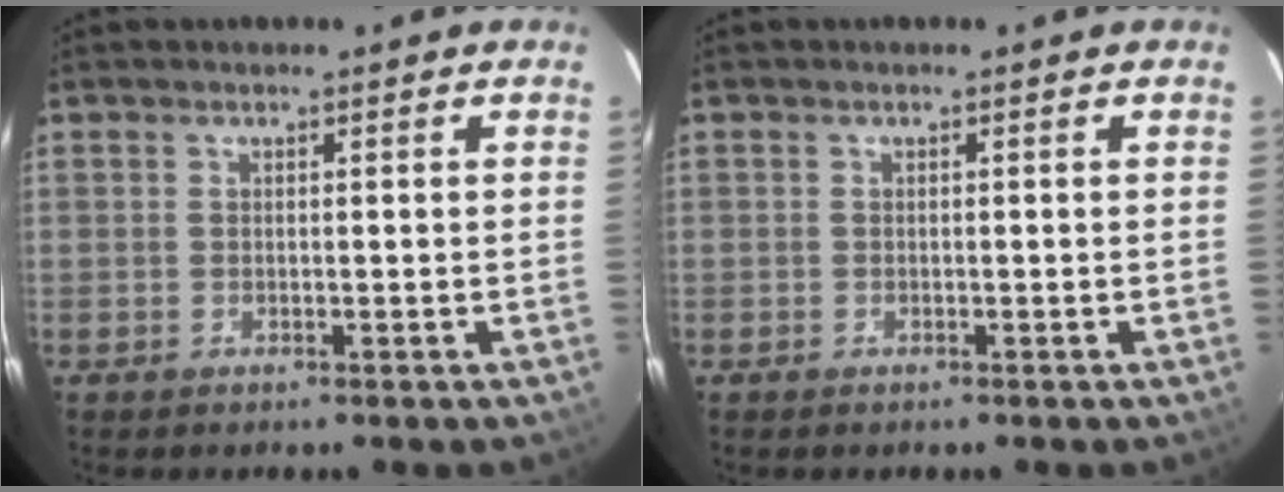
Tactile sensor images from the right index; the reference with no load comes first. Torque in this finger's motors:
{"motor_torque": [-0.41, -0.14, -0.79, -0.21]}